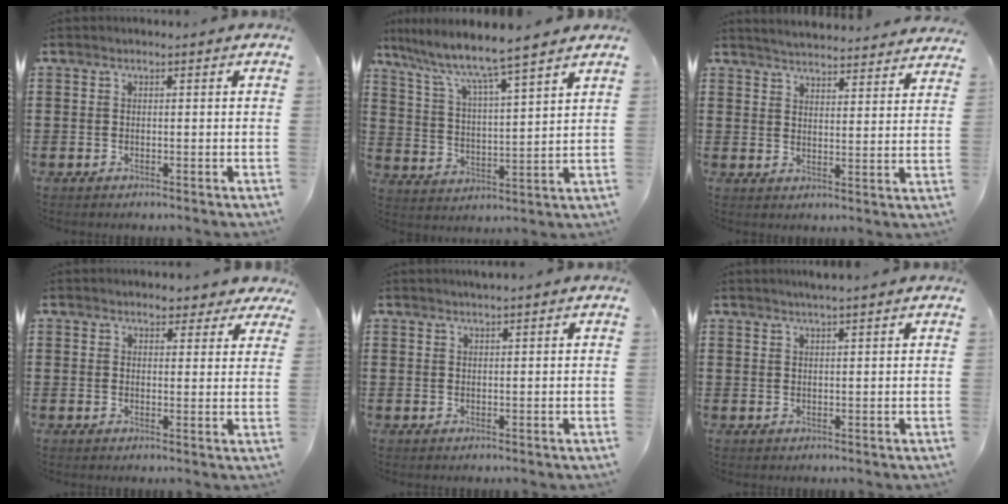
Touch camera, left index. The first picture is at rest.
{"total": 6.5, "force": [5.7, -0.1, 3.2], "torque": [-0.087, -0.041, 0.090]}
{"total": 4.1, "force": [4.1, -0.5, 0.2], "torque": [-0.021, -0.027, 0.070]}
{"total": 3.5, "force": [3.1, 1.3, 1.0], "torque": [-0.022, -0.003, 0.055]}
{"total": 1.0, "force": [0.9, -0.1, 0.5], "torque": [-0.009, -0.001, 0.017]}
{"total": 1.8, "force": [1.6, -0.2, 0.9], "torque": [-0.019, 0.001, 0.030]}